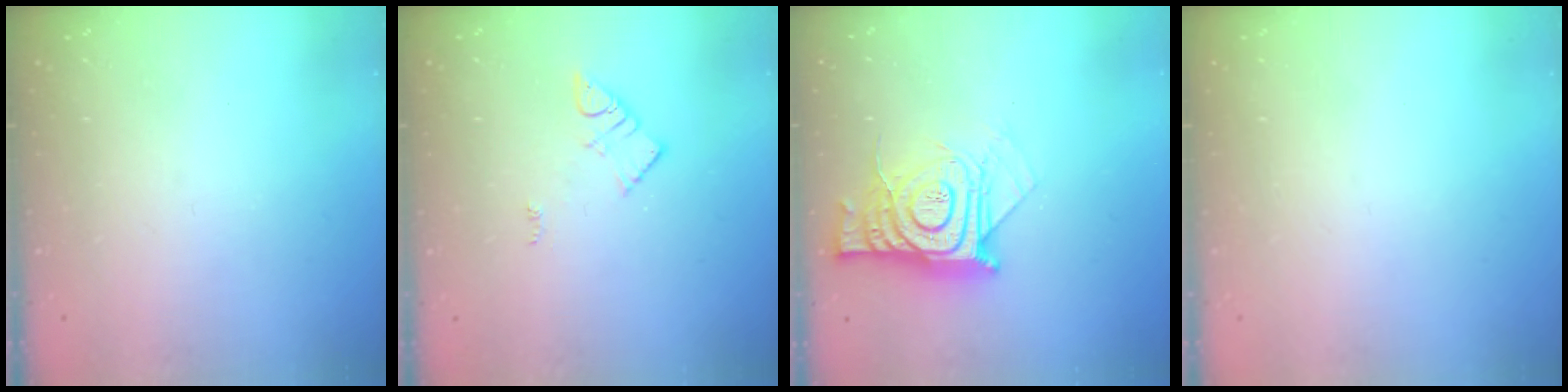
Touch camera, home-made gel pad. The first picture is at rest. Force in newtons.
{"total": 3.9, "press": 3.8, "slide": 0.4}
{"total": 14.2, "press": 14.2, "slide": 1.2}
{"total": 1.5, "press": 1.5, "slide": 0.1}